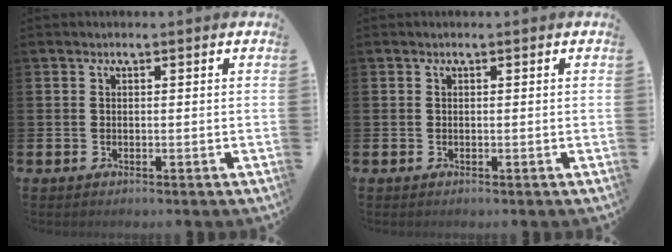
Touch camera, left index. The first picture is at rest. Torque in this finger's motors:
{"motor_torque": [0.00, 0.00, 0.00, 0.00]}